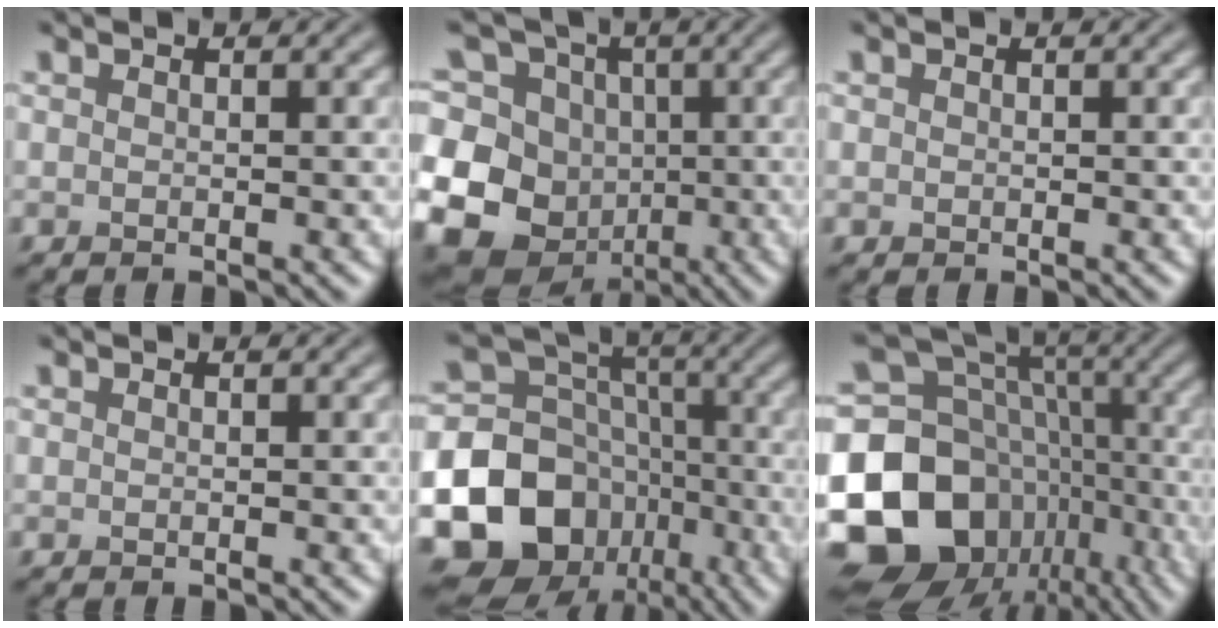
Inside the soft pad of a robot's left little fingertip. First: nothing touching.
{"total": 20.3, "force": [-4.0, 18.3, 7.7], "torque": [-0.182, 0.004, -0.105]}
{"total": 0.0}
{"total": 0.0}
{"total": 16.4, "force": [-6.7, 13.6, 6.2], "torque": [-0.141, -0.026, -0.125]}
{"total": 18.4, "force": [-6.1, 15.0, 8.8], "torque": [-0.189, -0.009, -0.090]}